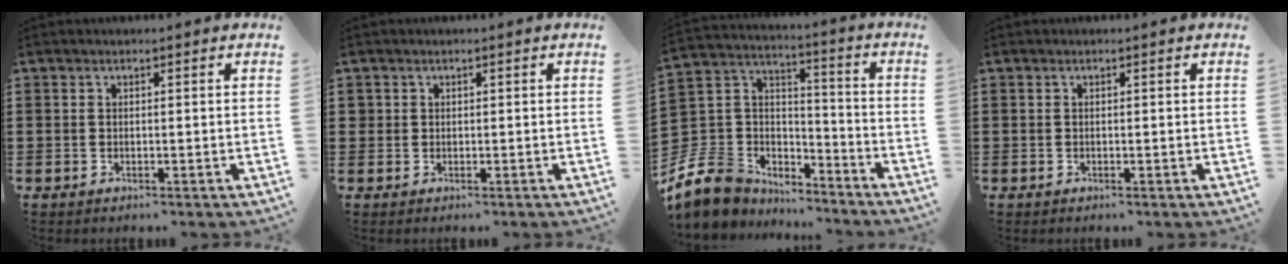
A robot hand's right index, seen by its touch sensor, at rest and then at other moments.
{"total": 0.8, "force": [0.1, 0.8, 0.1], "torque": [-0.002, 0.005, 0.002]}
{"total": 9.4, "force": [-6.8, 6.2, 1.6], "torque": [-0.086, 0.004, -0.136]}
{"total": 0.0}